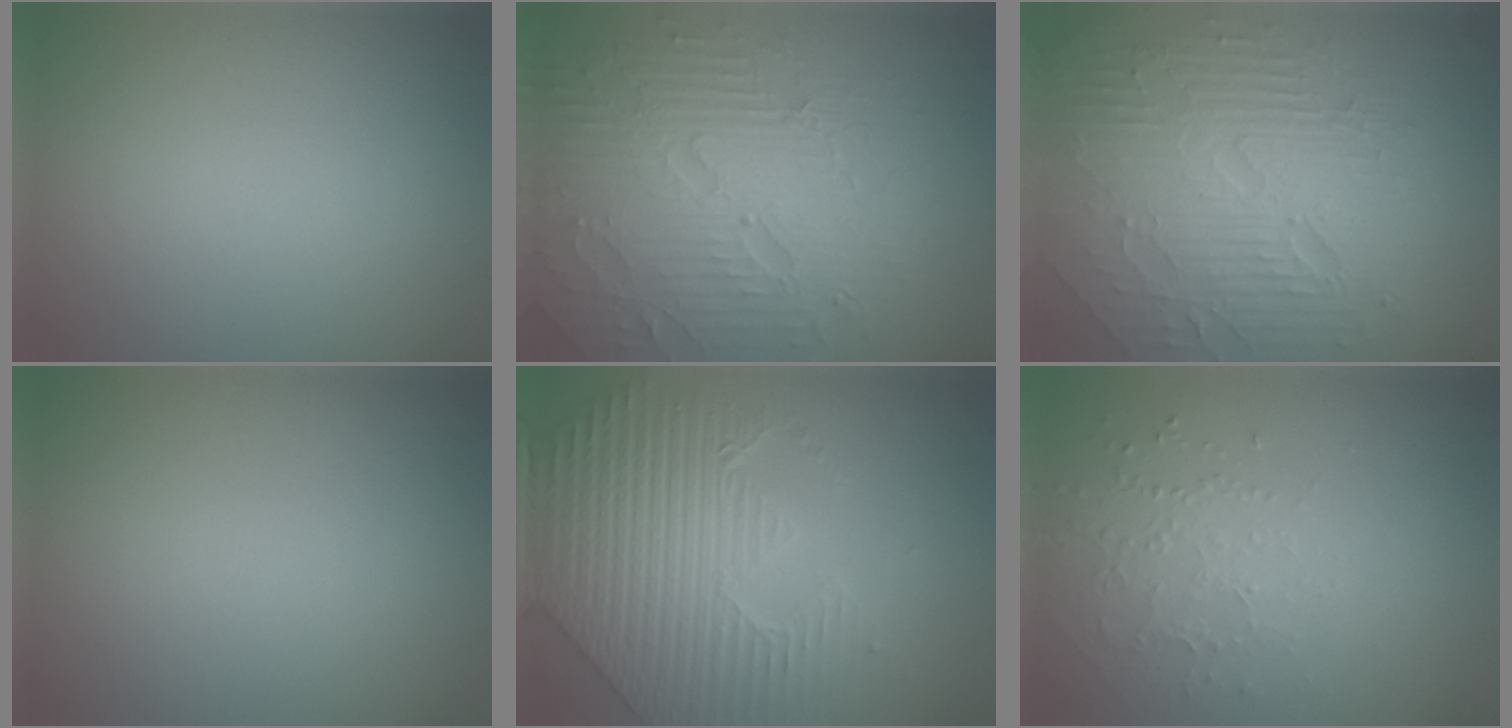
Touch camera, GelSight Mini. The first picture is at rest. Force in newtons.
{"total": 8.0, "press": 6.1, "slide": 5.2}
{"total": 9.6, "press": 6.4, "slide": 7.1}
{"total": 0.0}
{"total": 6.5, "press": 5.6, "slide": 3.2}
{"total": 1.3, "press": 1.0, "slide": 0.8}